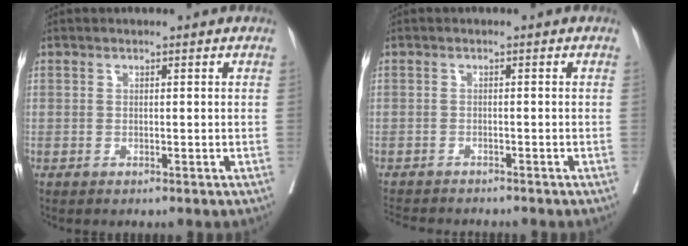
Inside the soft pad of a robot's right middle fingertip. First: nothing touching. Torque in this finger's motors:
{"motor_torque": [0.13, -0.25, 0.00, 0.01]}